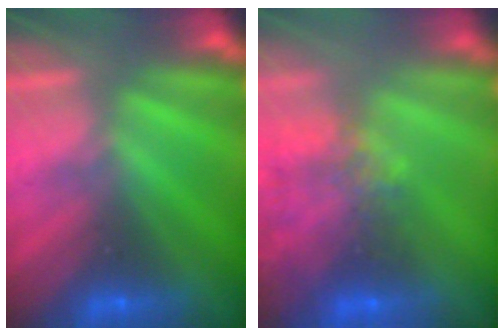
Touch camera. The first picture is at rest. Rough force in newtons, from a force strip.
{"total": 7.8}